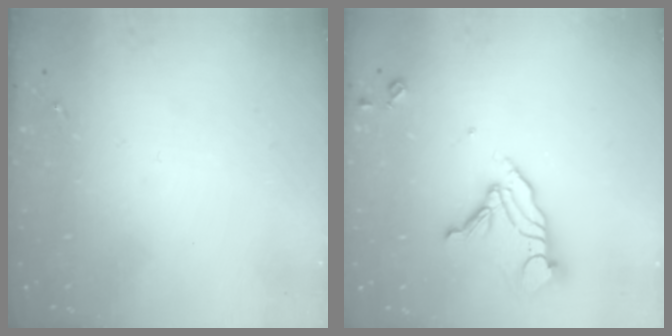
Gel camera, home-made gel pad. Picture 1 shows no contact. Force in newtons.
{"total": 12.2, "press": 12.1, "slide": 1.2}